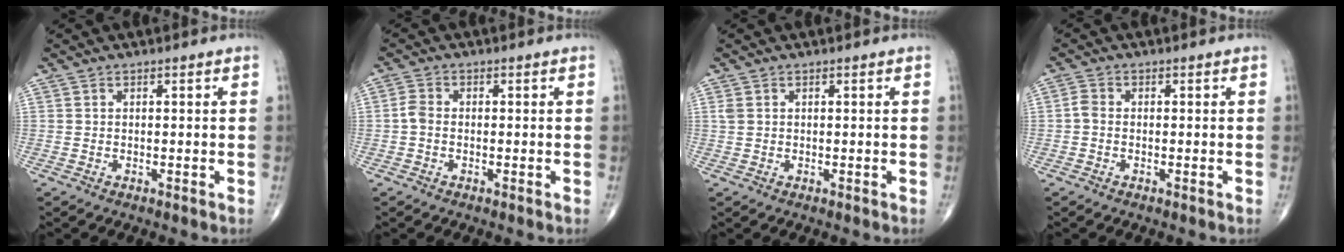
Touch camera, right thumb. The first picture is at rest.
{"total": 2.3, "force": [-0.5, 1.6, 1.6], "torque": [-0.030, 0.005, -0.016]}
{"total": 1.1, "force": [0.3, 0.8, 0.7], "torque": [-0.018, 0.006, 0.011]}
{"total": 1.7, "force": [-0.4, 1.2, 1.2], "torque": [-0.021, 0.003, -0.013]}